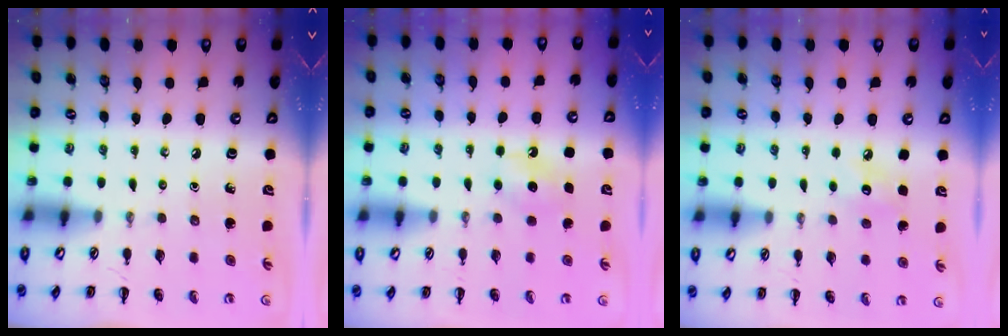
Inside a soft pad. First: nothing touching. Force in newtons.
{"total": 6.7, "press": 6.5, "slide": 1.6}
{"total": 6.4, "press": 6.1, "slide": 1.8}